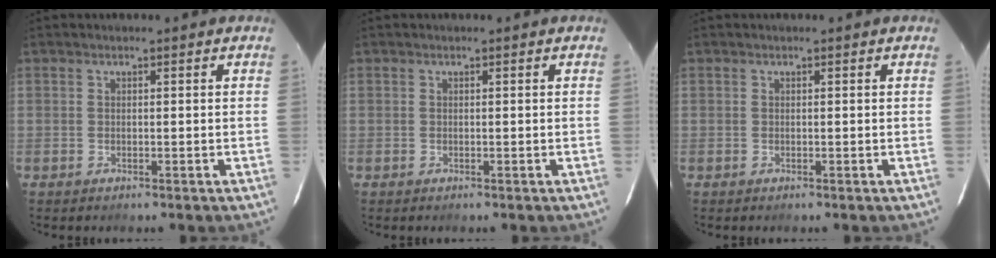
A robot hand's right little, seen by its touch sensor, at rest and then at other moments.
{"total": 0.0}
{"total": 0.0}